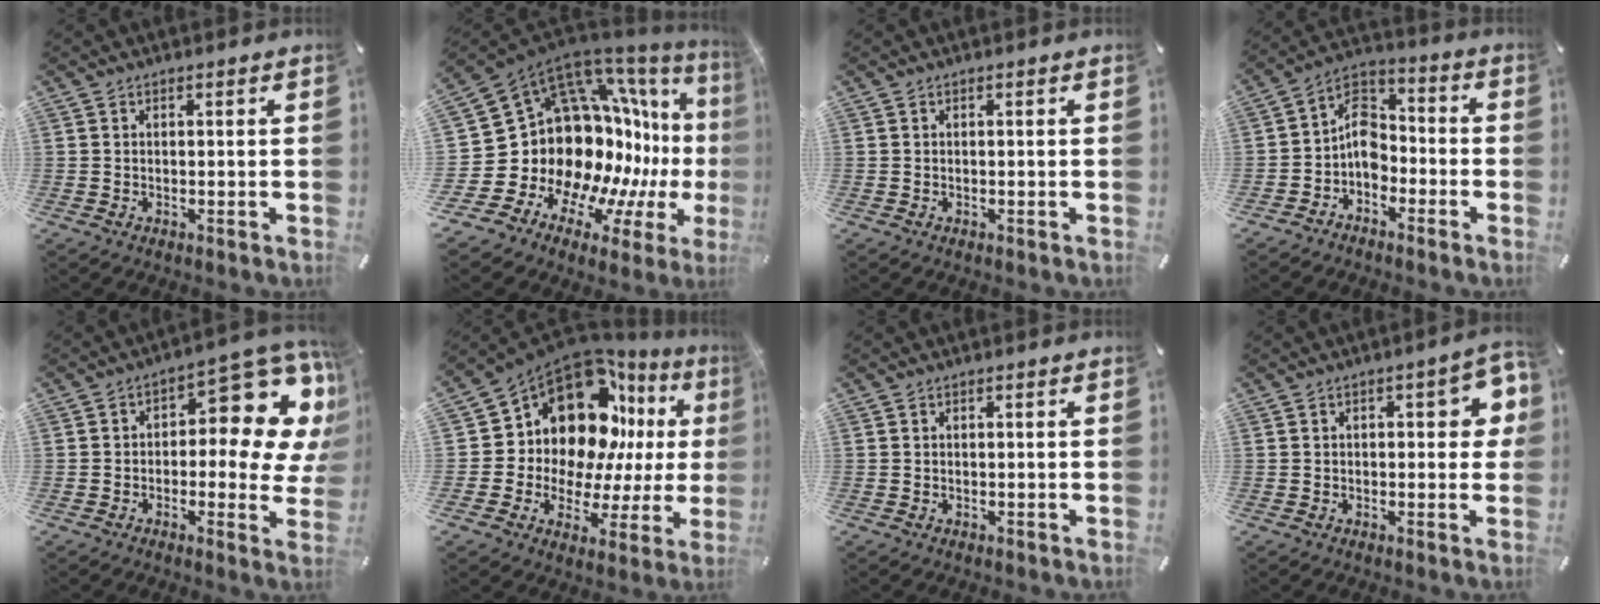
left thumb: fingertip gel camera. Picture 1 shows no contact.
{"total": 24.2, "force": [0.6, 18.5, 15.6], "torque": [-0.212, -0.118, 0.086]}
{"total": 0.0}
{"total": 8.3, "force": [-3.9, 6.1, 4.0], "torque": [-0.081, 0.023, -0.074]}
{"total": 13.3, "force": [6.0, 5.5, 10.5], "torque": [-0.126, -0.065, 0.092]}
{"total": 16.9, "force": [8.9, 11.6, 8.6], "torque": [-0.137, -0.098, 0.163]}
{"total": 0.0}
{"total": 8.1, "force": [0.7, 3.8, 7.2], "torque": [-0.088, -0.001, 0.007]}